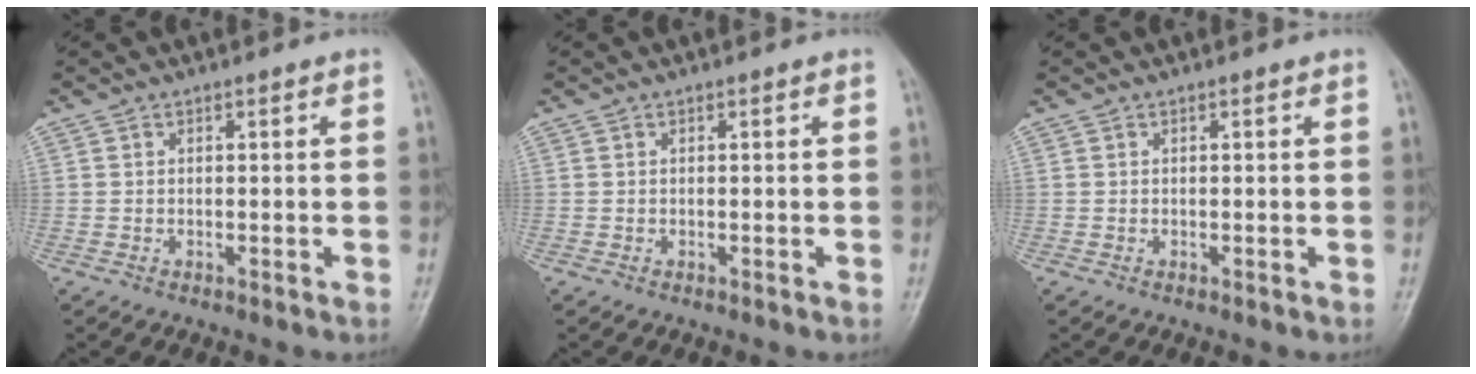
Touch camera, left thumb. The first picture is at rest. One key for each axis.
{"total": 0.0}
{"total": 0.0}